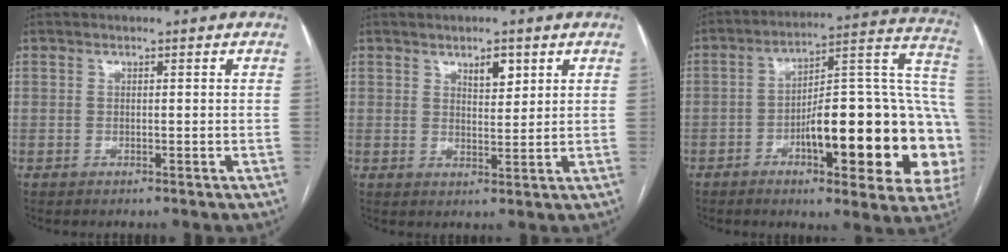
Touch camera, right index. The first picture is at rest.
{"total": 3.5, "force": [2.0, 1.3, 2.5], "torque": [-0.040, -0.002, 0.035]}
{"total": 26.6, "force": [-6.4, 6.4, 25.1], "torque": [-0.262, 0.023, -0.078]}